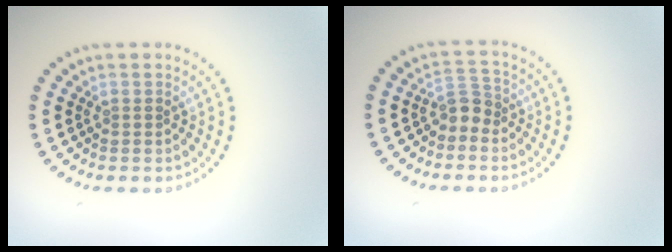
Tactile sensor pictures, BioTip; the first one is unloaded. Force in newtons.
{"total": 1.9, "press": 1.6, "slide": 1.1}